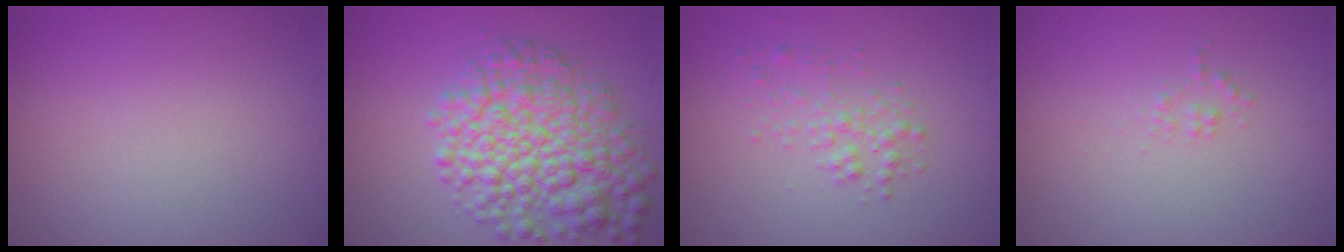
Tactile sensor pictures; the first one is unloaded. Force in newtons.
{"total": 8.1, "press": 8.1, "slide": 0.2}
{"total": 1.8, "press": 1.8, "slide": 0.1}
{"total": 0.7, "press": 0.7, "slide": 0.0}